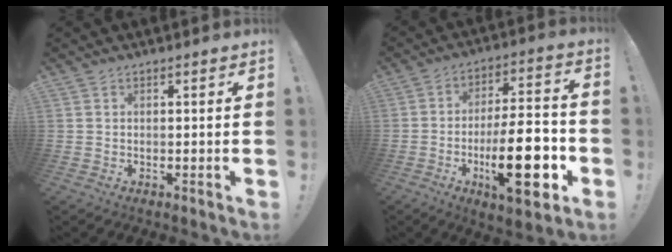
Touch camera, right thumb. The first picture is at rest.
{"total": 21.7, "force": [-6.9, 7.1, 19.3], "torque": [-0.295, 0.020, -0.106]}